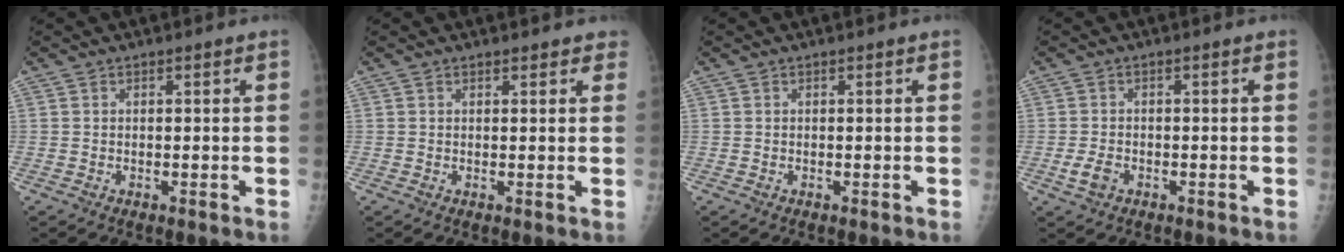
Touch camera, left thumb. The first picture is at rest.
{"total": 2.1, "force": [1.8, 1.0, 0.4], "torque": [0.021, -0.003, 0.012]}
{"total": 0.0}
{"total": 2.8, "force": [-1.3, 1.8, 1.6], "torque": [-0.035, 0.002, -0.021]}